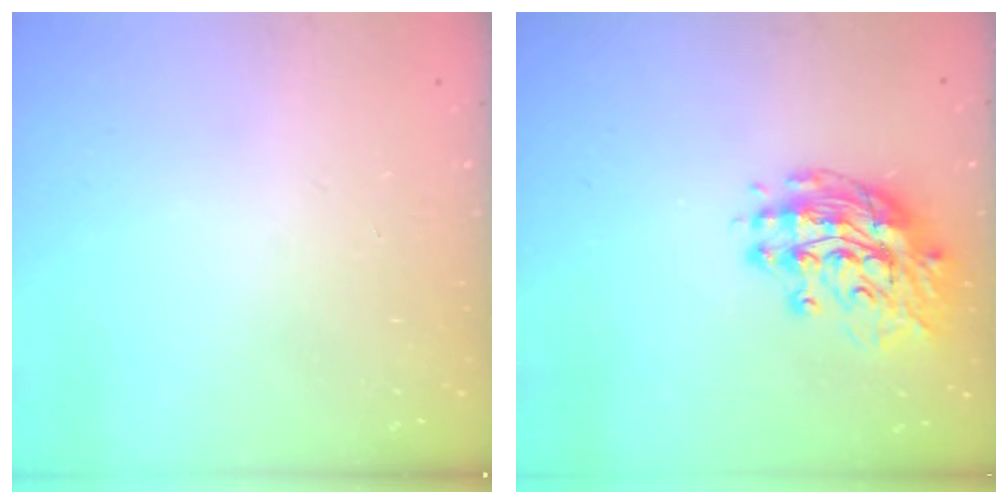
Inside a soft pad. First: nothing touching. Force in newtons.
{"total": 14.0, "press": 14.0, "slide": 1.3}